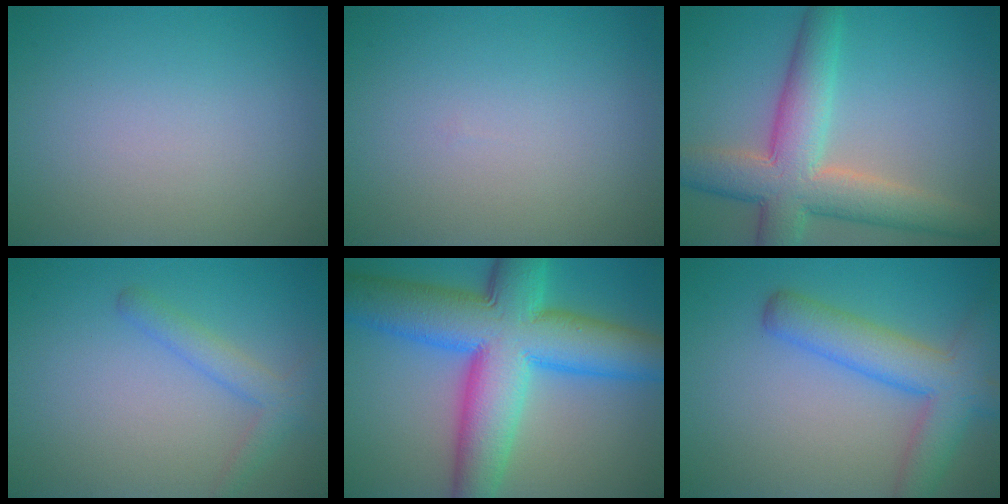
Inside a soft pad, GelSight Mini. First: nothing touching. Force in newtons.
{"total": 0.0}
{"total": 8.0, "press": 8.0, "slide": 0.4}
{"total": 2.3, "press": 2.3, "slide": 0.1}
{"total": 13.9, "press": 13.9, "slide": 0.0}
{"total": 6.1, "press": 6.1, "slide": 0.4}